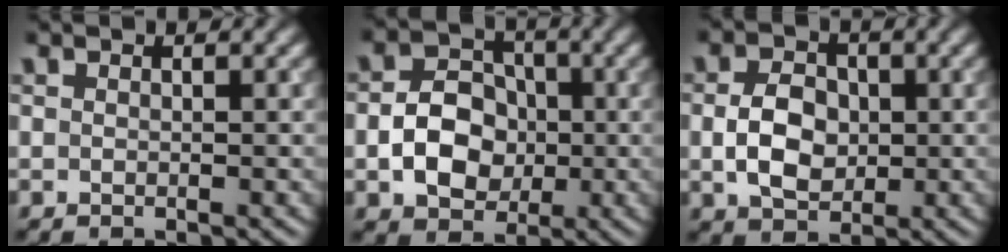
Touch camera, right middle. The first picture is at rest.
{"total": 5.3, "force": [-1.1, 4.1, 3.2], "torque": [-0.051, 0.002, -0.019]}
{"total": 4.4, "force": [-0.2, 3.3, 3.0], "torque": [-0.060, -0.001, -0.005]}